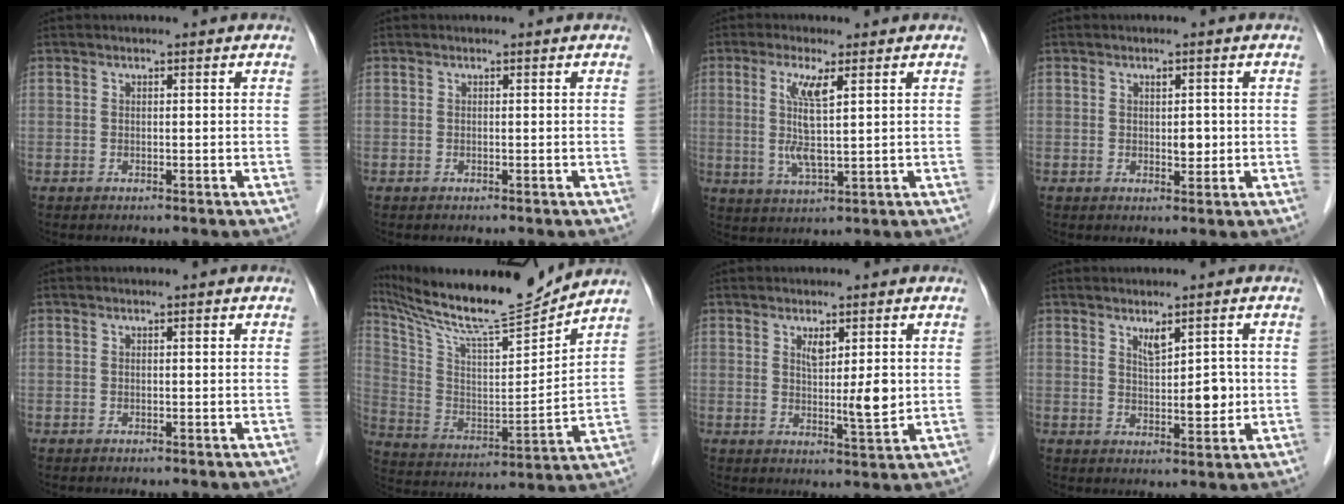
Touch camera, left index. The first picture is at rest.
{"total": 0.0}
{"total": 6.4, "force": [1.6, 0.4, 6.1], "torque": [-0.129, -0.007, 0.035]}
{"total": 2.1, "force": [0.1, 1.2, 1.8], "torque": [-0.026, -0.001, 0.003]}
{"total": 0.0}
{"total": 18.3, "force": [17.2, 0.0, 6.4], "torque": [-0.134, -0.035, 0.295]}
{"total": 5.3, "force": [1.0, 1.0, 5.1], "torque": [-0.077, -0.009, 0.016]}
{"total": 4.8, "force": [0.9, 1.8, 4.3], "torque": [-0.066, -0.004, 0.021]}